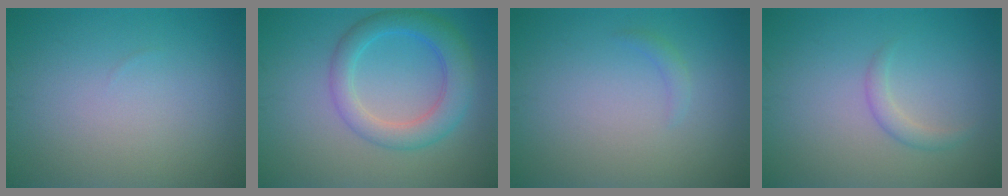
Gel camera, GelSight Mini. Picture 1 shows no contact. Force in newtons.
{"total": 4.7, "press": 4.7, "slide": 0.1}
{"total": 0.9, "press": 0.9, "slide": 0.1}
{"total": 1.4, "press": 1.4, "slide": 0.0}